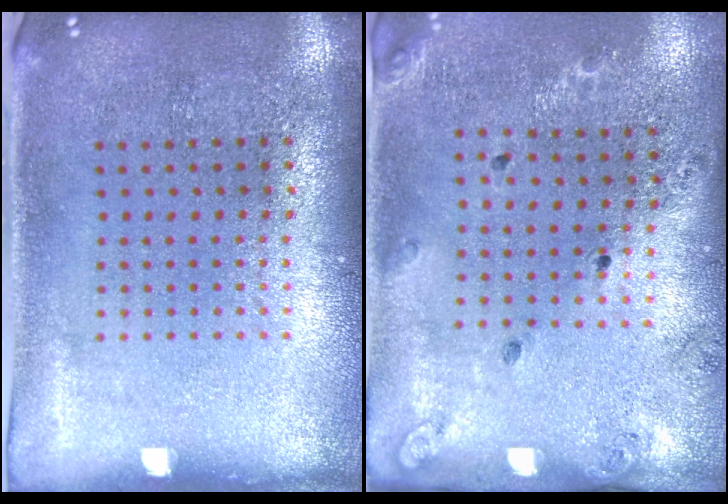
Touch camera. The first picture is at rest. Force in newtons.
{"total": 1.2, "press": 1.1, "slide": 0.5}